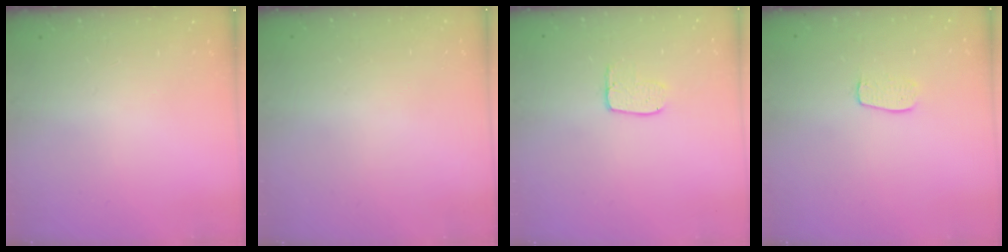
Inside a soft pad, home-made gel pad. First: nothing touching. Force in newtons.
{"total": 0.0}
{"total": 6.0, "press": 6.0, "slide": 0.3}
{"total": 6.6, "press": 6.6, "slide": 0.2}